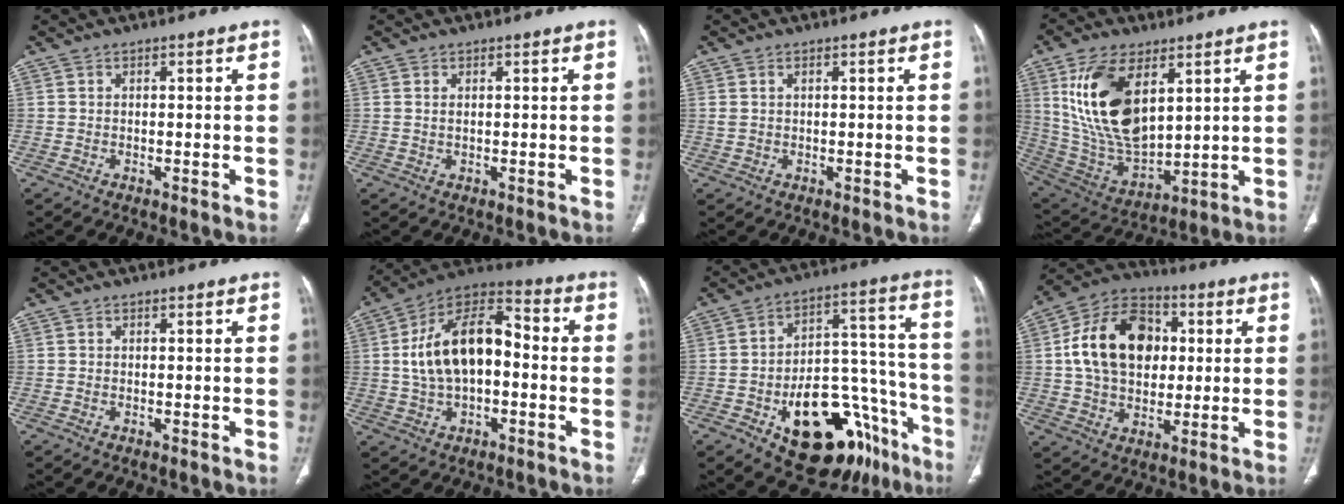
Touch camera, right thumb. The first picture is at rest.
{"total": 0.9, "force": [0.4, 0.4, 0.7], "torque": [-0.017, 0.003, 0.010]}
{"total": 1.4, "force": [0.6, 0.8, 1.0], "torque": [-0.029, 0.008, 0.021]}
{"total": 19.8, "force": [7.1, 10.2, 15.4], "torque": [-0.280, -0.031, 0.149]}
{"total": 0.0}
{"total": 16.9, "force": [-0.1, 9.6, 13.9], "torque": [-0.234, 0.043, -0.010]}
{"total": 26.0, "force": [-13.2, 13.9, 17.6], "torque": [-0.172, 0.101, -0.180]}
{"total": 18.2, "force": [2.6, 13.2, 12.3], "torque": [-0.184, 0.017, 0.042]}